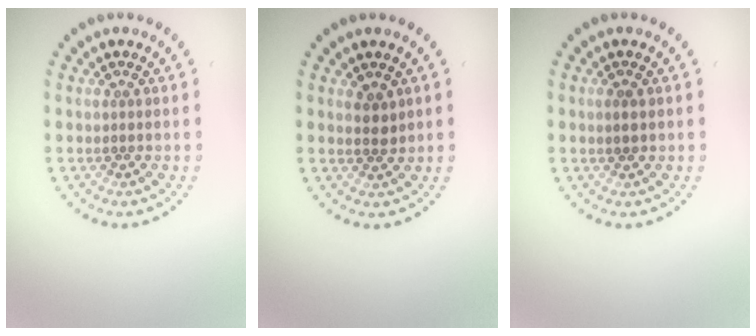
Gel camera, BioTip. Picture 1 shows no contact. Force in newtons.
{"total": 1.4, "press": 1.3, "slide": 0.7}
{"total": 0.9, "press": 0.9, "slide": 0.0}